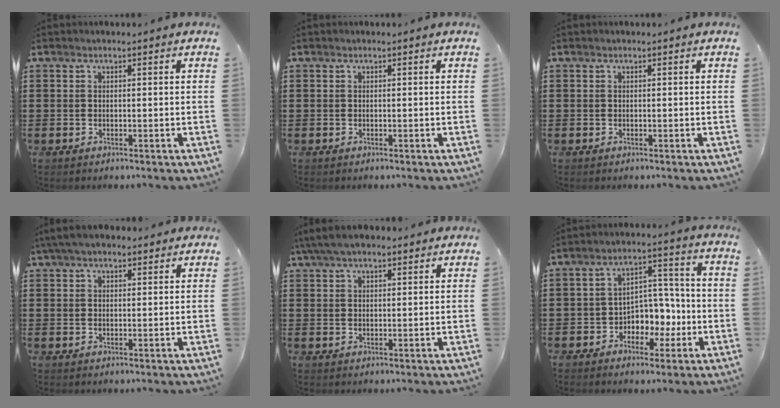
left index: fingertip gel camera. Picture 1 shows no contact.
{"total": 0.0}
{"total": 0.0}
{"total": 4.0, "force": [3.2, 1.2, 2.1], "torque": [-0.049, 0.001, 0.060]}
{"total": 4.7, "force": [3.6, 1.3, 2.7], "torque": [-0.060, 0.003, 0.067]}
{"total": 5.7, "force": [-1.8, 4.7, 2.7], "torque": [-0.053, 0.009, -0.035]}